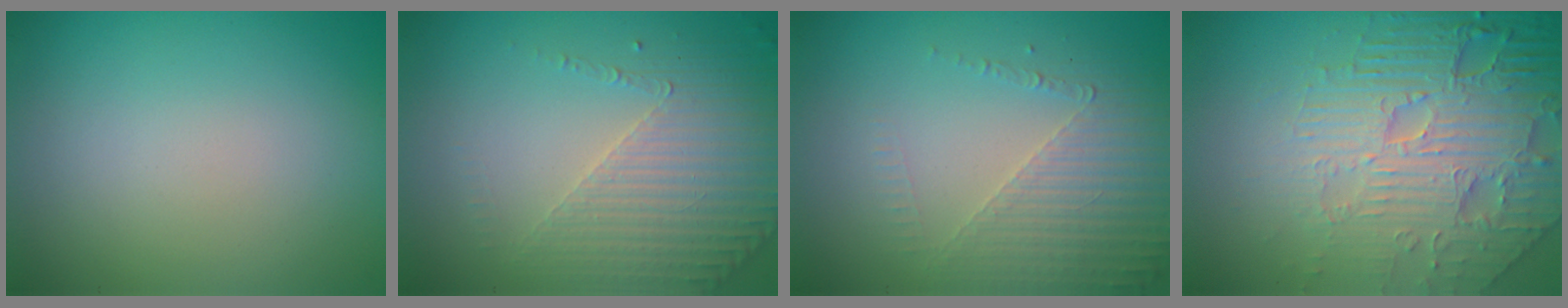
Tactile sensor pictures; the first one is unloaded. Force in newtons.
{"total": 4.3, "press": 3.2, "slide": 2.9}
{"total": 4.9, "press": 3.2, "slide": 3.7}
{"total": 8.8, "press": 6.3, "slide": 6.2}